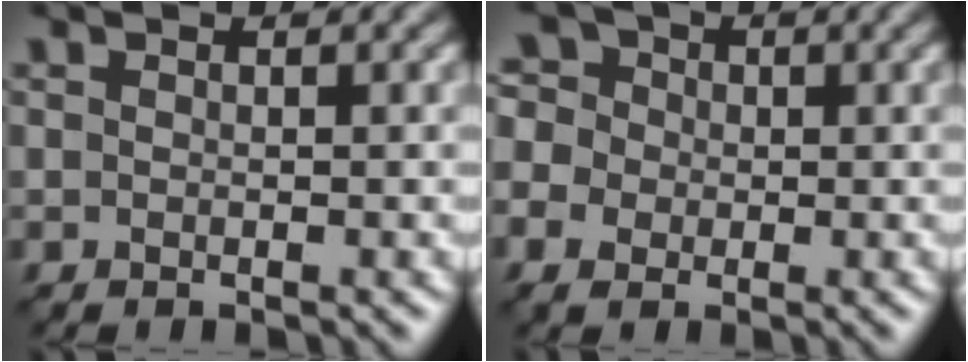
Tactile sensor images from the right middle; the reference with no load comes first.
{"total": 6.1, "force": [-0.6, 5.2, 3.0], "torque": [-0.069, 0.020, -0.035]}